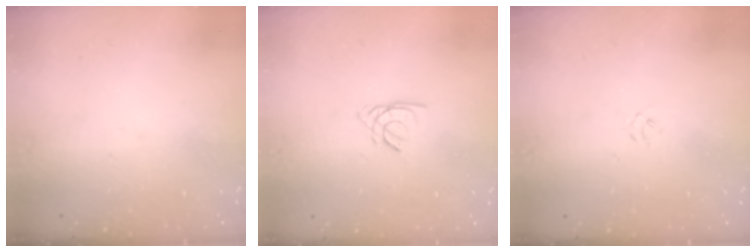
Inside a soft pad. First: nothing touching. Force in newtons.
{"total": 1.5, "press": 1.4, "slide": 0.4}
{"total": 1.3, "press": 1.2, "slide": 0.5}